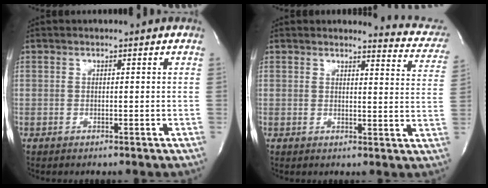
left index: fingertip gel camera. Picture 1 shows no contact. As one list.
[{"total": 7.9, "force": [7.7, 1.4, 0.7], "torque": [0.009, -0.050, 0.060]}]